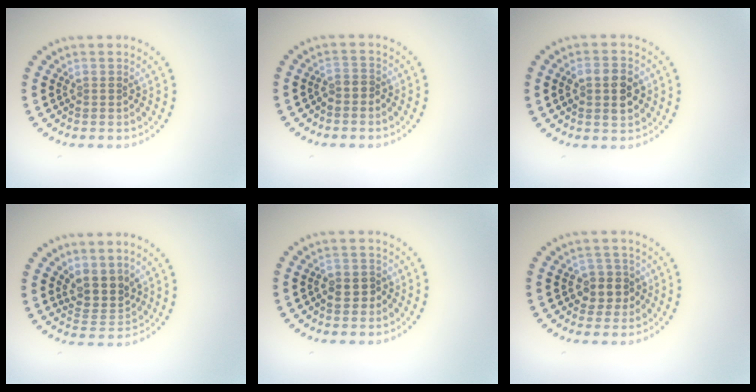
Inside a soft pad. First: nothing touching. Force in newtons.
{"total": 0.9, "press": 0.7, "slide": 0.6}
{"total": 3.8, "press": 3.7, "slide": 0.3}
{"total": 2.9, "press": 2.4, "slide": 1.7}
{"total": 2.2, "press": 2.1, "slide": 0.6}
{"total": 2.6, "press": 2.3, "slide": 1.1}